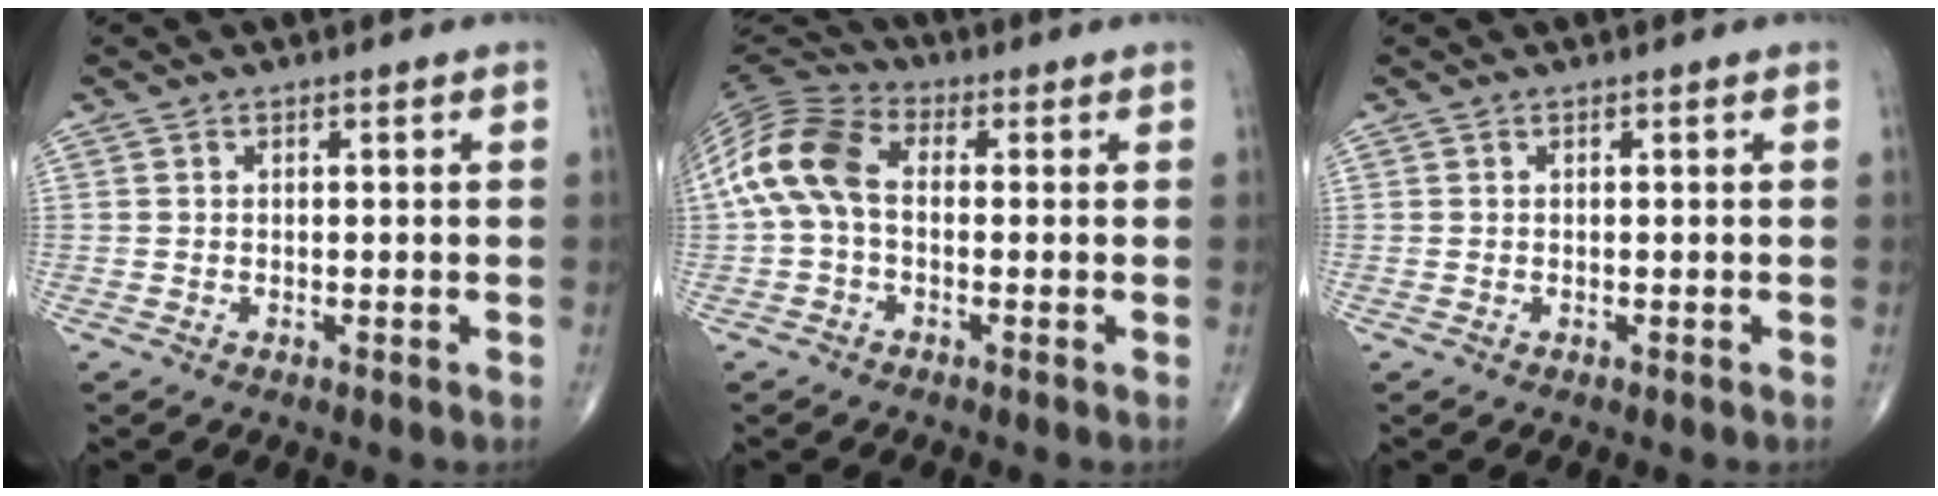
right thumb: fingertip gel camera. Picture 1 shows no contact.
{"total": 11.7, "force": [0.2, 7.5, 9.0], "torque": [-0.187, 0.030, -0.010]}
{"total": 0.0}